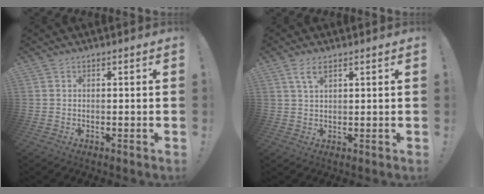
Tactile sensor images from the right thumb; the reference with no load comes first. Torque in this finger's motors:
{"motor_torque": [-0.51, 0.63, 0.60, -0.03, 0.14]}